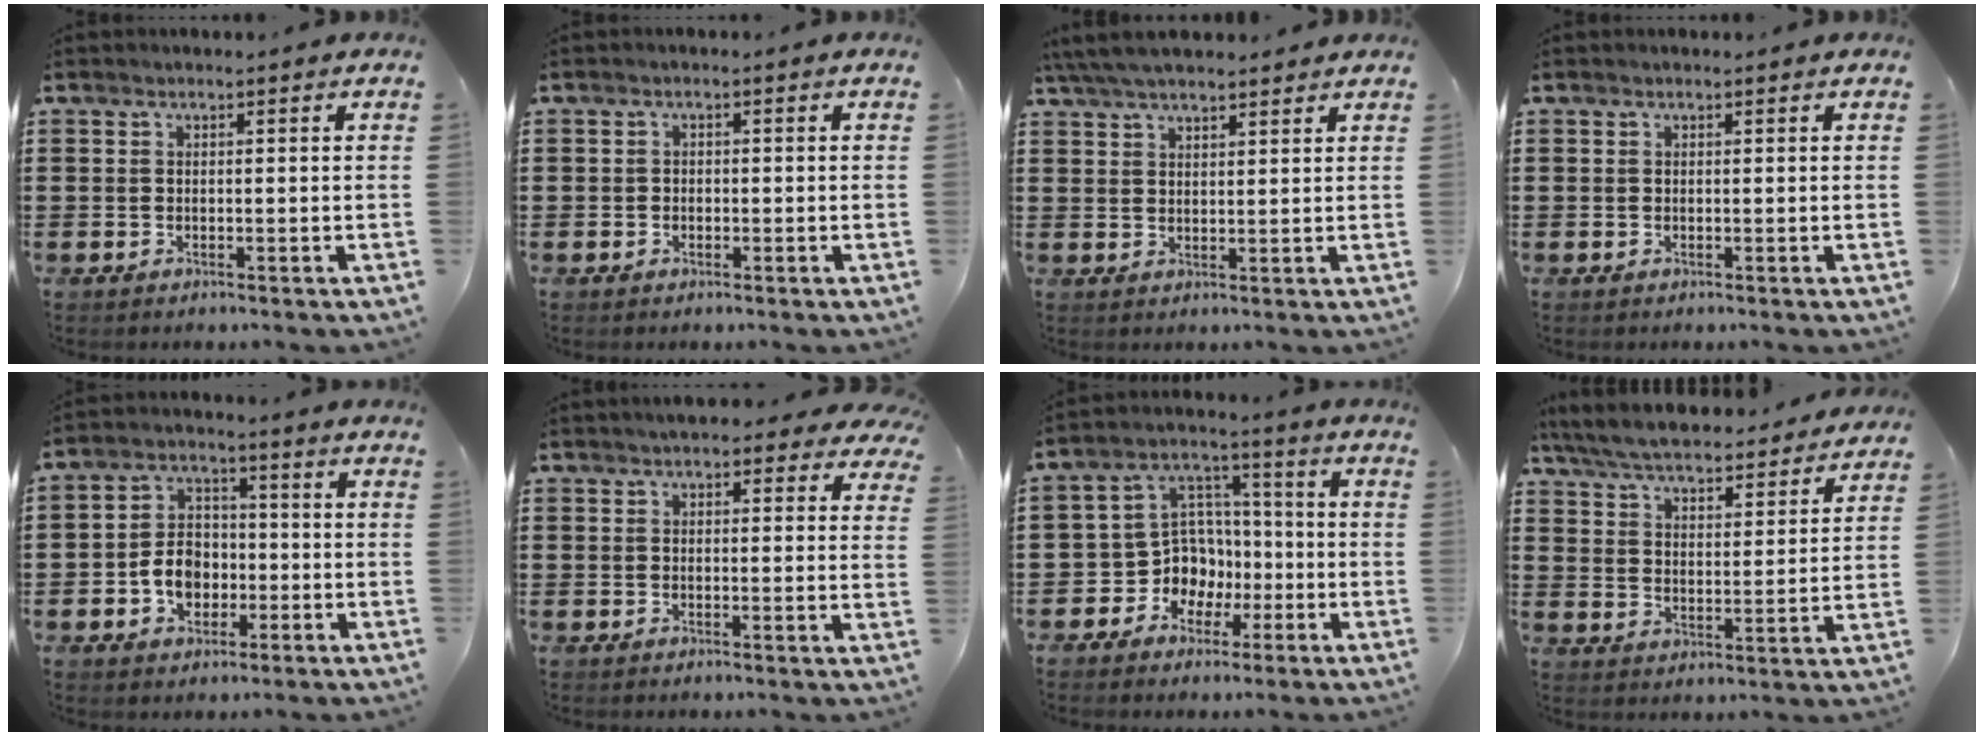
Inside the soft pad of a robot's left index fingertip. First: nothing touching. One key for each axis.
{"total": 0.9, "fx": -0.5, "fy": 0.8, "fz": 0.2, "tx": -0.008, "ty": 0.002, "tz": -0.011}
{"total": 5.0, "fx": 4.5, "fy": 0.9, "fz": 2.2, "tx": -0.054, "ty": -0.003, "tz": 0.084}
{"total": 0.0}
{"total": 6.4, "fx": -1.9, "fy": 5.0, "fz": 3.5, "tx": -0.084, "ty": 0.010, "tz": -0.039}
{"total": 3.6, "fx": 3.2, "fy": 0.7, "fz": 1.5, "tx": -0.031, "ty": -0.006, "tz": 0.055}
{"total": 8.6, "fx": -2.0, "fy": 8.0, "fz": 2.3, "tx": -0.083, "ty": 0.002, "tz": -0.033}
{"total": 6.1, "fx": 5.9, "fy": 0.1, "fz": 1.5, "tx": -0.057, "ty": -0.039, "tz": 0.101}